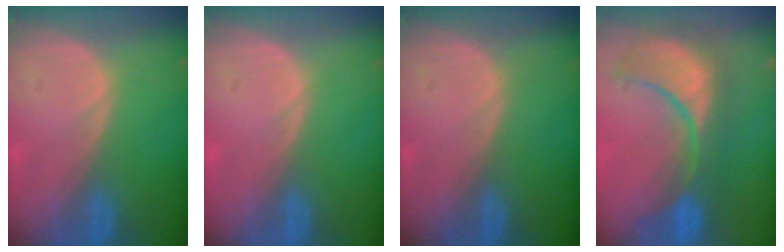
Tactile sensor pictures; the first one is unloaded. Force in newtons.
{"total": 0.0}
{"total": 0.0}
{"total": 10.7, "press": 10.1, "slide": 3.7}